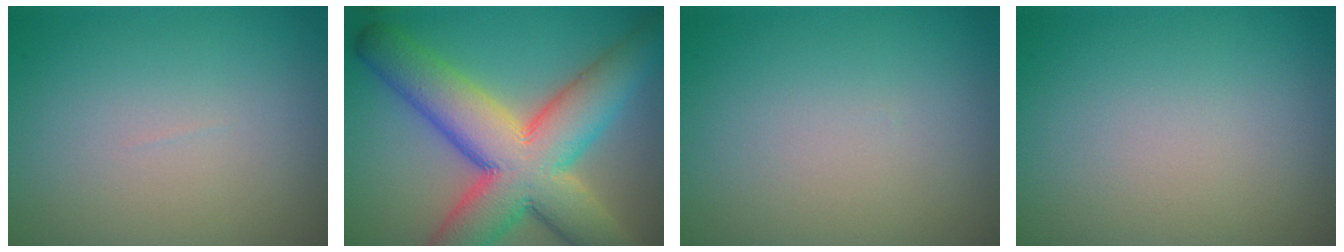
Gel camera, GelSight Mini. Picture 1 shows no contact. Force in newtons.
{"total": 12.7, "press": 12.7, "slide": 0.5}
{"total": 0.0}
{"total": 0.0}